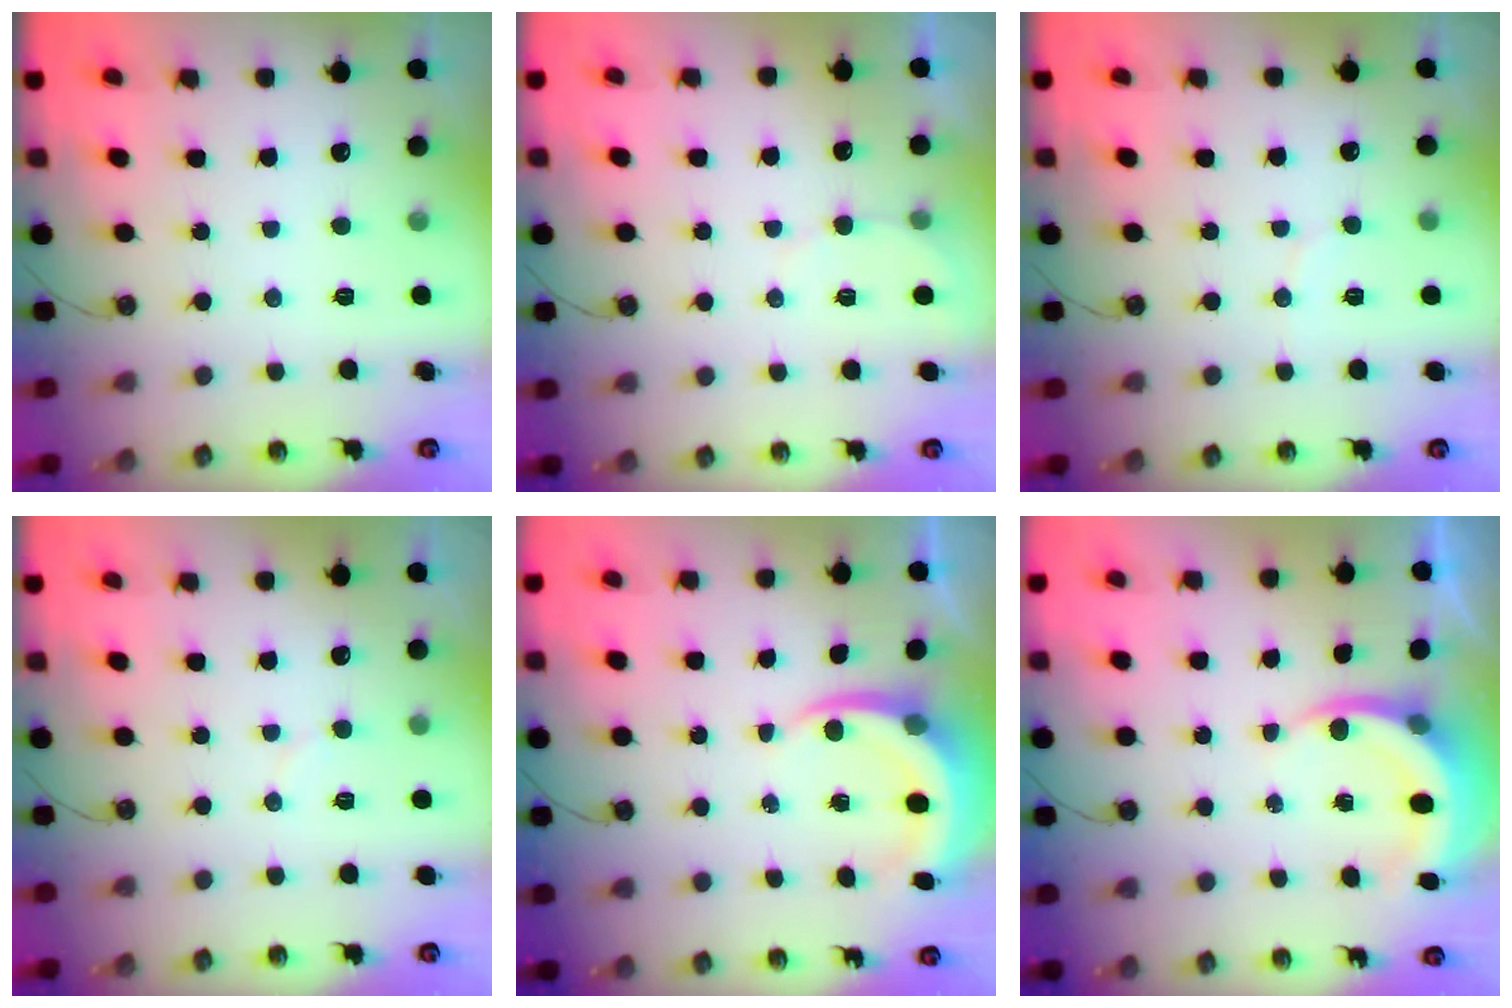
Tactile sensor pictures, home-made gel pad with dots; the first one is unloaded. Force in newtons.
{"total": 2.8, "press": 2.8, "slide": 0.2}
{"total": 3.9, "press": 3.9, "slide": 0.6}
{"total": 5.1, "press": 5.0, "slide": 0.4}
{"total": 7.0, "press": 7.0, "slide": 0.6}
{"total": 5.0, "press": 5.0, "slide": 0.2}